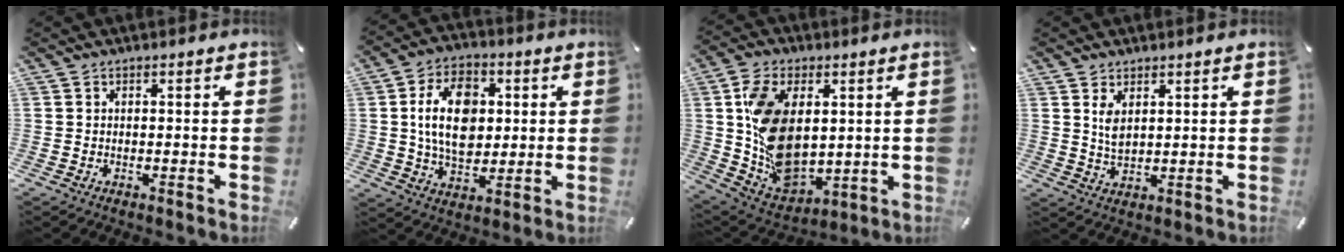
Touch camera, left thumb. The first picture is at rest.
{"total": 14.3, "force": [1.7, 10.1, 10.0], "torque": [-0.188, 0.010, 0.028]}
{"total": 17.1, "force": [2.8, 11.4, 12.3], "torque": [-0.254, -0.003, 0.062]}
{"total": 4.0, "force": [2.0, 2.0, 2.9], "torque": [-0.069, -0.001, 0.032]}